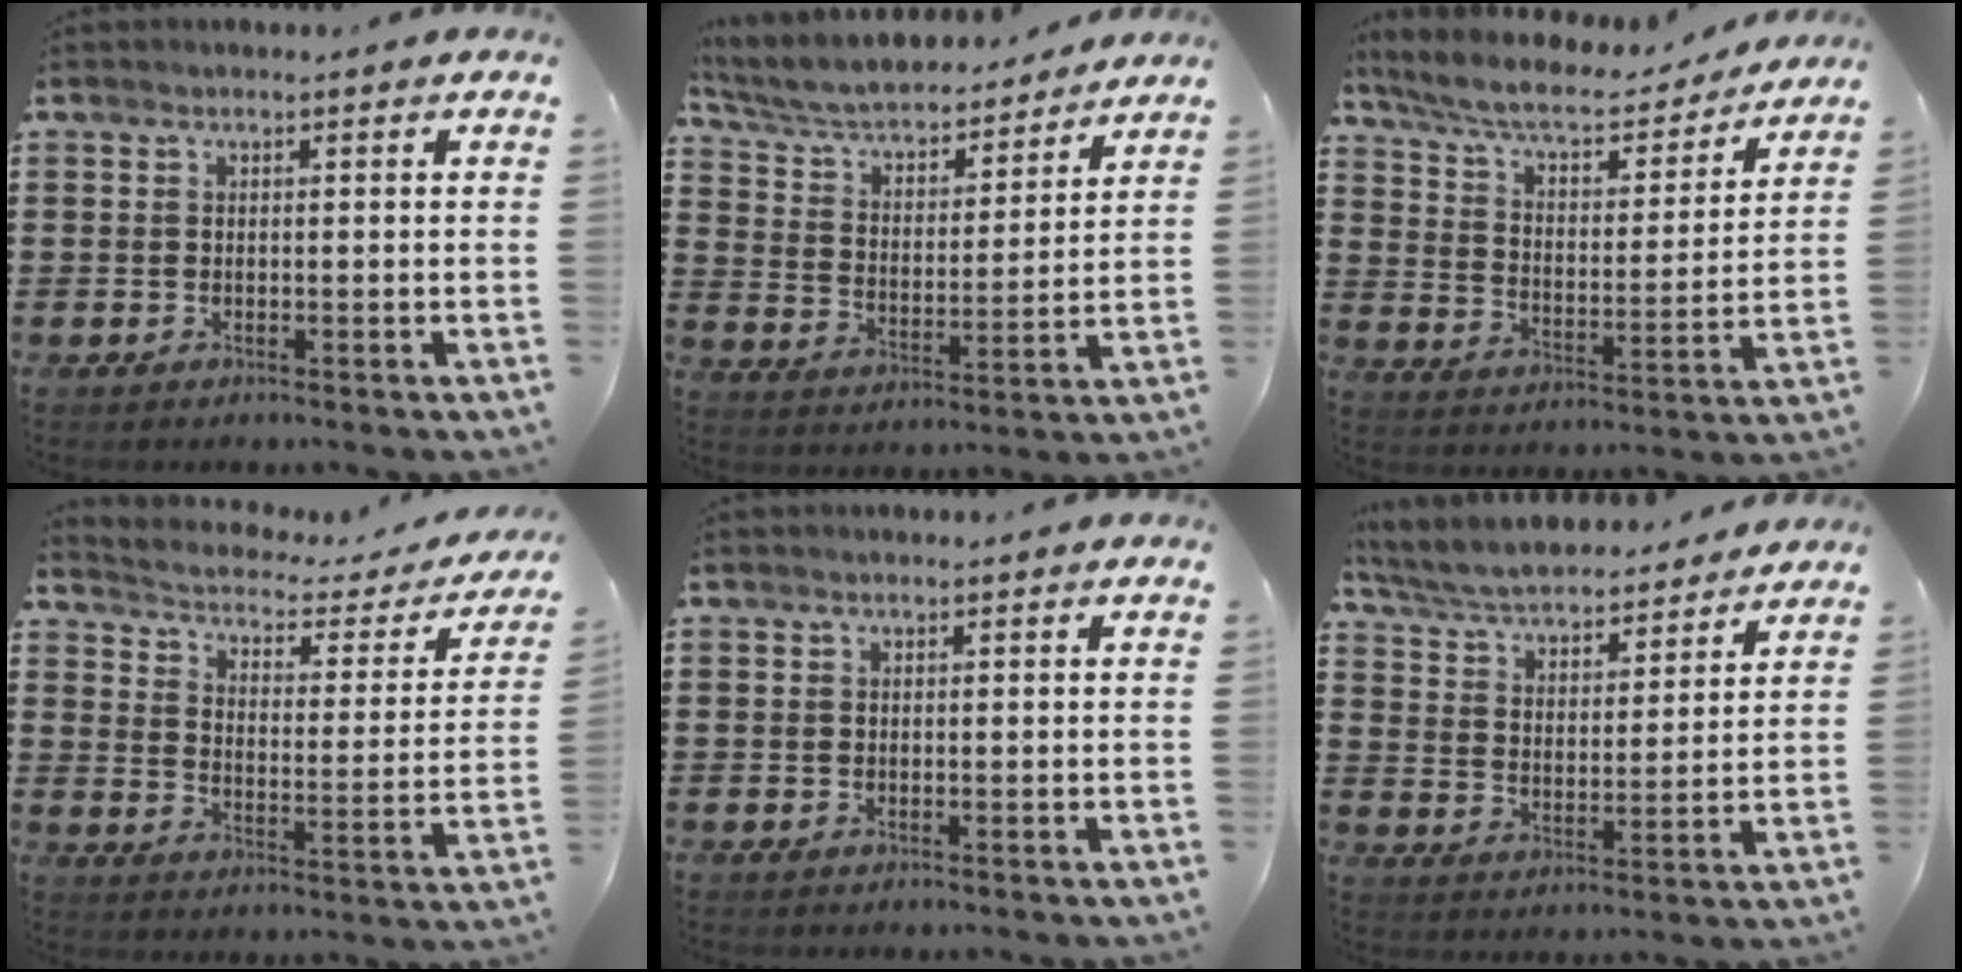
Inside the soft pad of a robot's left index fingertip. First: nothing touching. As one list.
[{"total": 5.0, "force": [4.5, 1.1, 1.9], "torque": [-0.058, -0.032, 0.070]}, {"total": 7.6, "force": [6.6, 1.4, 3.5], "torque": [-0.096, -0.036, 0.111]}, {"total": 2.3, "force": [1.9, 0.8, 1.0], "torque": [-0.037, -0.025, 0.022]}, {"total": 0.0}, {"total": 5.6, "force": [5.4, 0.5, 1.4], "torque": [-0.054, -0.034, 0.091]}]